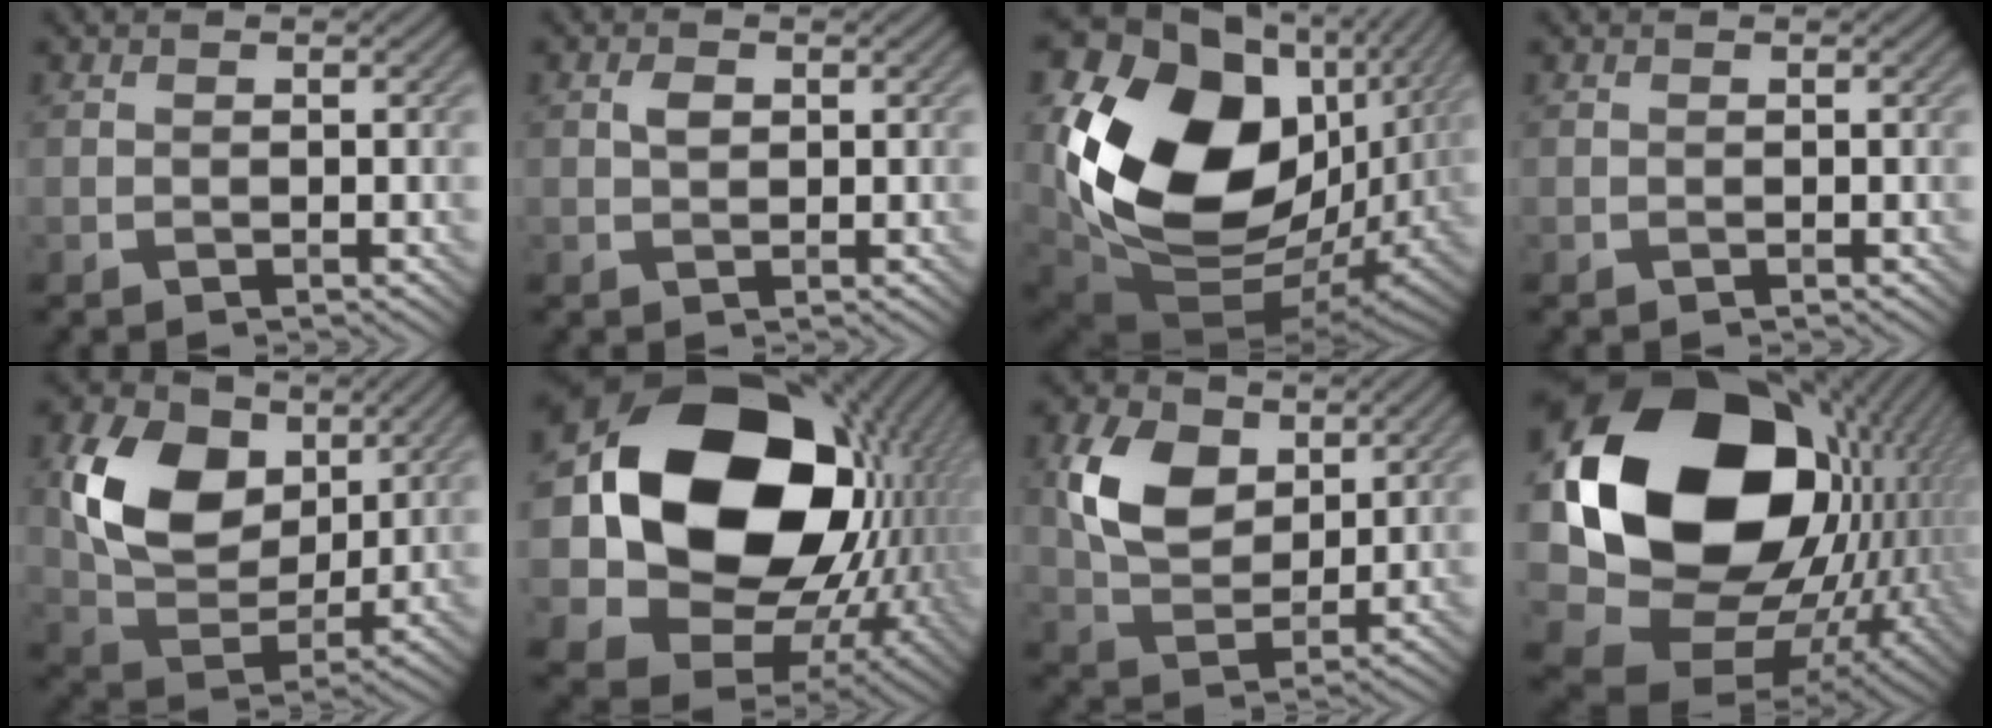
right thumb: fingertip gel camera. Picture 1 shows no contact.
{"total": 1.5, "force": [0.4, 1.0, 1.1], "torque": [-0.022, 0.002, 0.006]}
{"total": 20.4, "force": [3.7, 14.7, 13.6], "torque": [-0.305, -0.027, 0.099]}
{"total": 0.0}
{"total": 12.0, "force": [4.1, 8.3, 7.6], "torque": [-0.167, -0.001, 0.075]}
{"total": 21.7, "force": [2.9, 17.0, 13.3], "torque": [-0.295, -0.030, 0.088]}
{"total": 9.4, "force": [3.5, 6.2, 6.2], "torque": [-0.137, 0.000, 0.067]}
{"total": 22.2, "force": [2.9, 16.5, 14.6], "torque": [-0.350, -0.034, 0.088]}